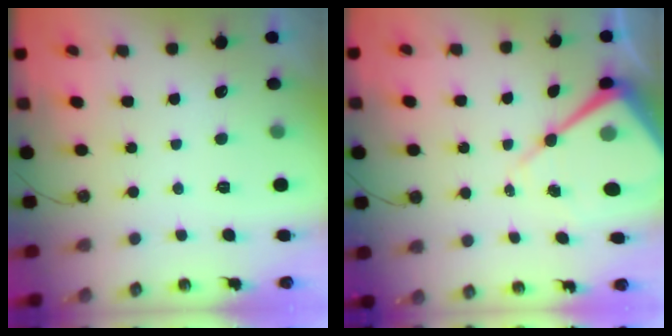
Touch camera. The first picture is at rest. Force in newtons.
{"total": 12.6, "press": 12.6, "slide": 1.3}